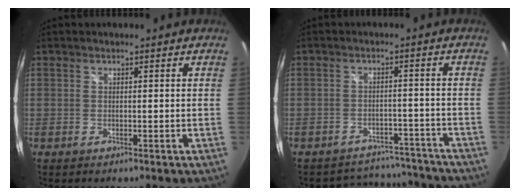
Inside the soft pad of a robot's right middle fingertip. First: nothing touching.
{"total": 12.5, "force": [-11.1, 5.3, 2.1], "torque": [-0.048, 0.031, -0.129]}